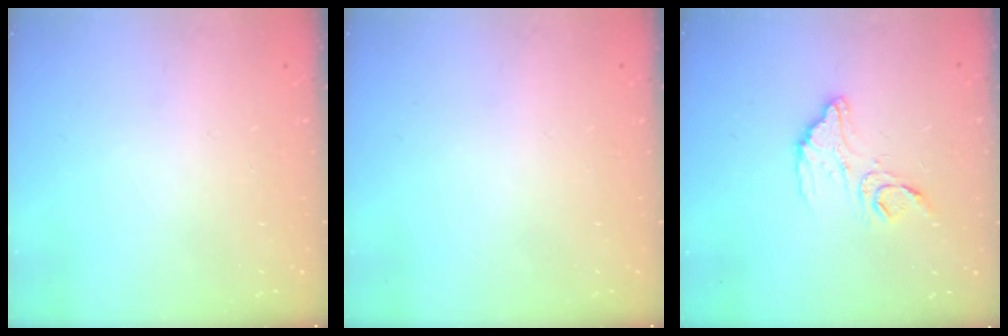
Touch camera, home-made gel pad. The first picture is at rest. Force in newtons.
{"total": 0.0}
{"total": 12.6, "press": 12.5, "slide": 1.0}